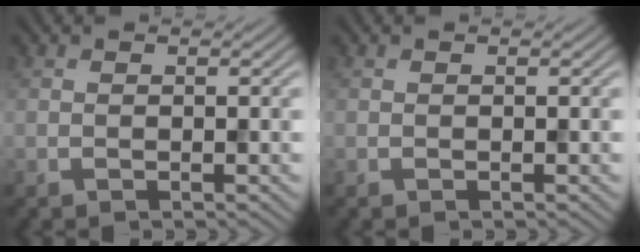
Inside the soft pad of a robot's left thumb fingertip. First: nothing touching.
{"total": 0.0}